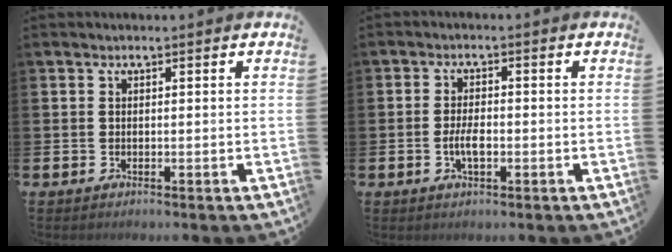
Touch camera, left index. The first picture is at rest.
{"total": 3.1, "force": [-0.7, 1.3, 2.8], "torque": [-0.042, -0.001, -0.014]}